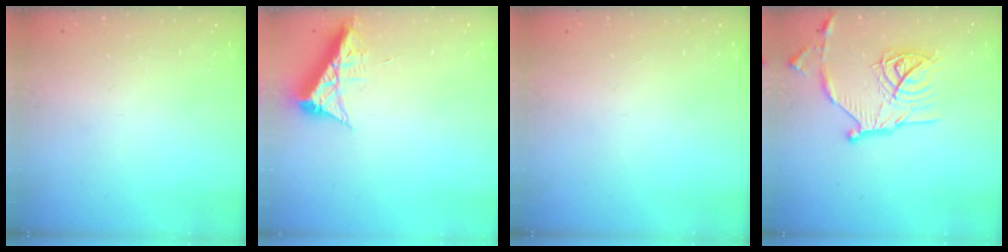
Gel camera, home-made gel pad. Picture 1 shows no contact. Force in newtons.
{"total": 7.7, "press": 7.6, "slide": 1.0}
{"total": 0.0}
{"total": 19.6, "press": 19.5, "slide": 1.7}